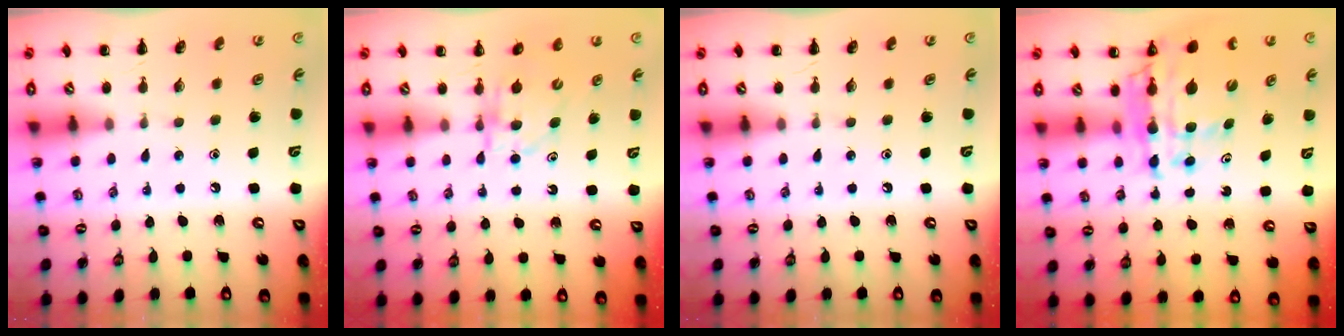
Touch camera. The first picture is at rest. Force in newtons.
{"total": 5.8, "press": 5.8, "slide": 0.5}
{"total": 0.0}
{"total": 14.7, "press": 14.2, "slide": 3.8}